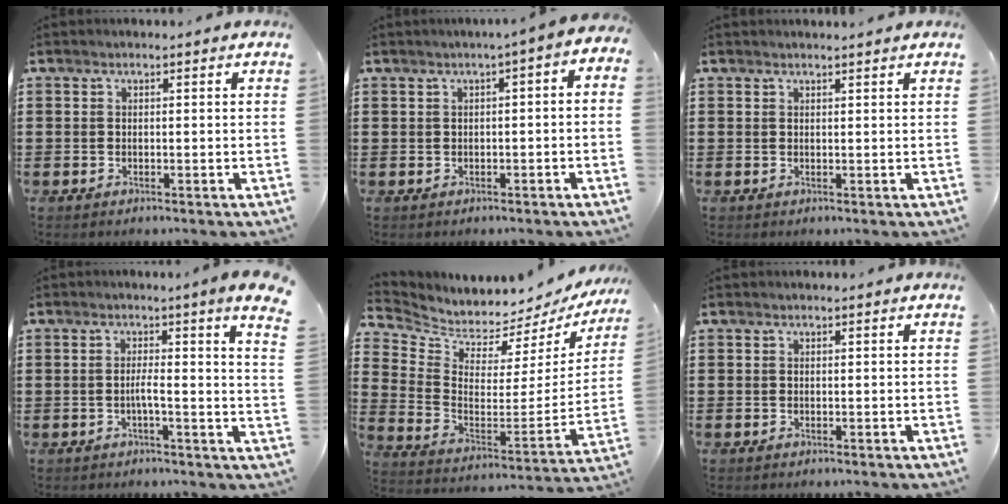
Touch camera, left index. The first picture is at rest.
{"total": 1.8, "force": [-1.0, 0.6, 1.4], "torque": [-0.027, 0.002, -0.024]}
{"total": 0.9, "force": [0.9, -0.1, 0.1], "torque": [-0.004, -0.002, 0.018]}
{"total": 3.9, "force": [0.7, -0.6, 3.8], "torque": [-0.074, -0.011, 0.010]}
{"total": 4.8, "force": [4.8, 0.5, 0.2], "torque": [-0.040, -0.062, 0.077]}
{"total": 0.0}